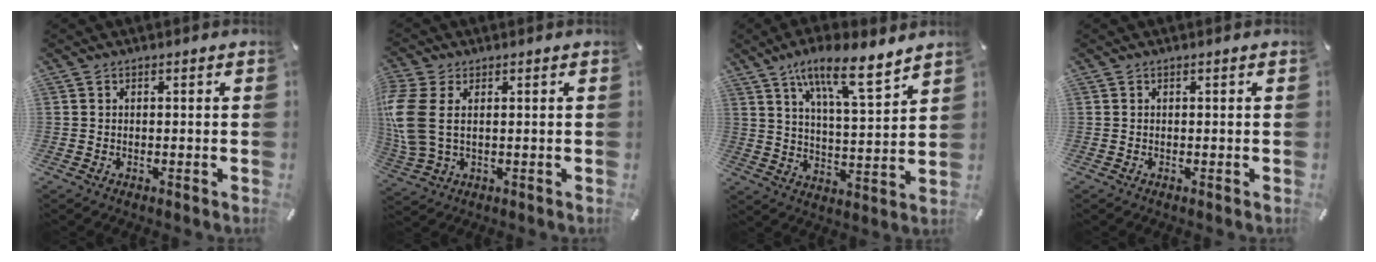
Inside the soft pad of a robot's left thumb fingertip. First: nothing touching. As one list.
[{"total": 9.2, "force": [1.5, 5.2, 7.5], "torque": [-0.177, -0.006, 0.032]}, {"total": 13.7, "force": [9.8, 3.9, 8.8], "torque": [-0.146, -0.051, 0.166]}, {"total": 0.0}]